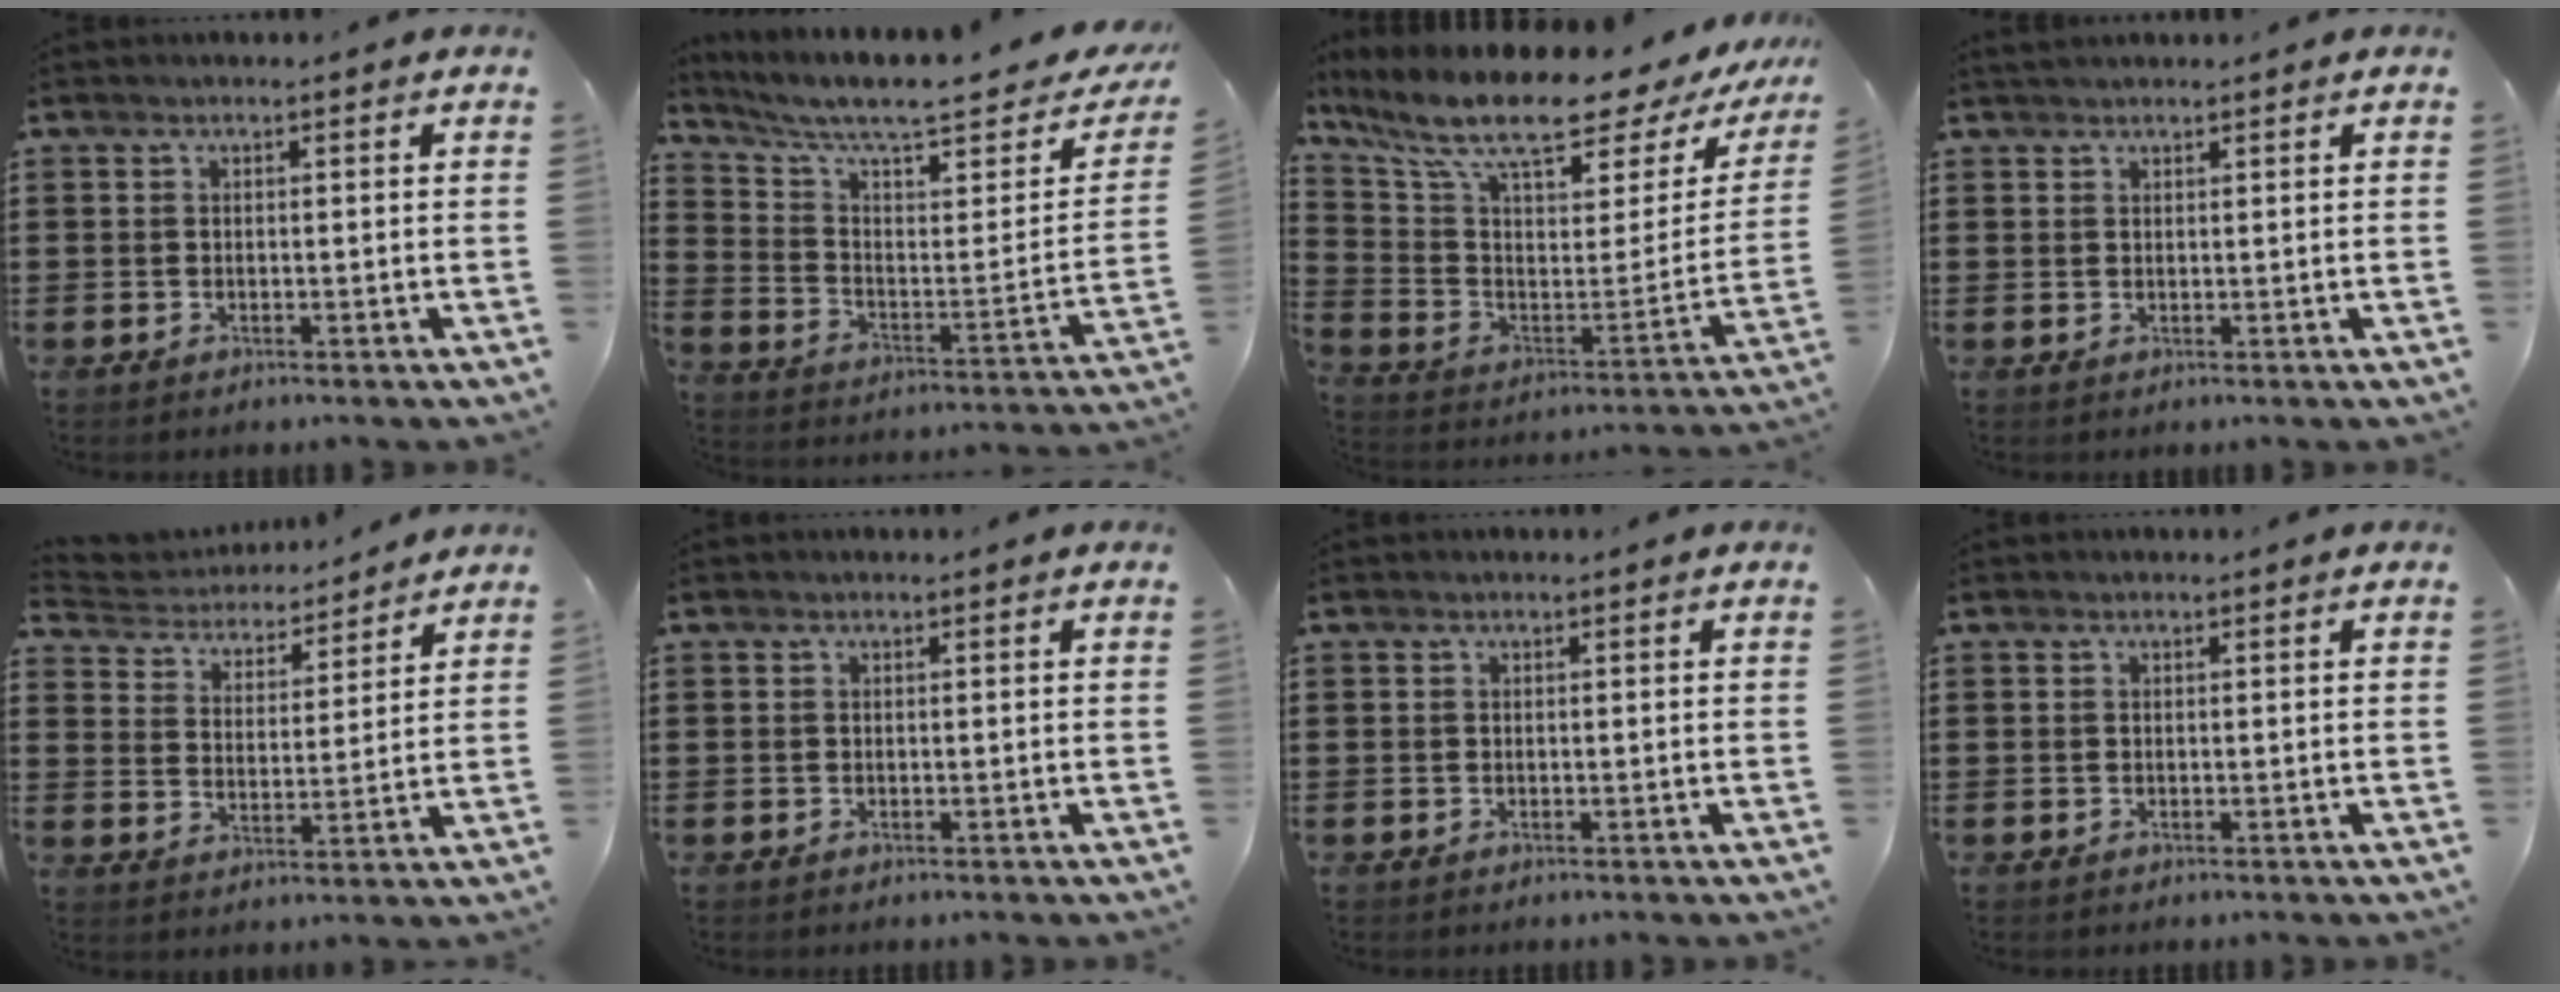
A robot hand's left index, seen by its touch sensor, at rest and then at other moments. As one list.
[{"total": 7.9, "force": [6.4, 1.2, 4.4], "torque": [-0.107, -0.048, 0.105]}, {"total": 11.7, "force": [8.4, 2.9, 7.6], "torque": [-0.167, -0.054, 0.138]}, {"total": 1.0, "force": [1.0, 0.1, 0.3], "torque": [-0.007, 0.001, 0.019]}, {"total": 3.8, "force": [3.7, 0.6, -0.1], "torque": [-0.024, -0.029, 0.059]}, {"total": 0.0}, {"total": 0.0}, {"total": 0.0}]